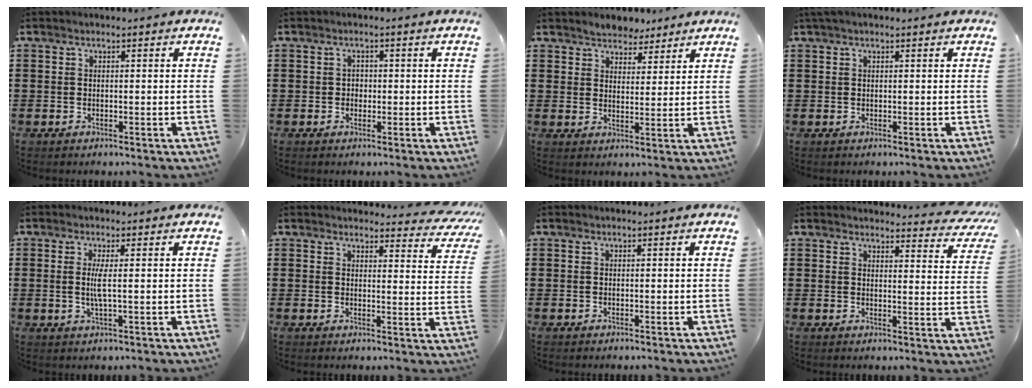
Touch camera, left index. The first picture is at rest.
{"total": 1.2, "force": [0.0, 1.0, 0.6], "torque": [-0.014, 0.006, -0.002]}
{"total": 3.7, "force": [3.4, 1.5, 0.0], "torque": [-0.014, 0.001, 0.066]}
{"total": 0.8, "force": [0.4, 0.1, 0.7], "torque": [-0.014, 0.001, 0.008]}
{"total": 3.1, "force": [0.1, 0.0, 3.1], "torque": [-0.067, -0.007, -0.003]}
{"total": 3.7, "force": [3.4, 0.6, 1.1], "torque": [-0.020, -0.019, 0.059]}
{"total": 0.0}
{"total": 3.6, "force": [3.5, 0.3, 1.0], "torque": [-0.019, -0.022, 0.059]}